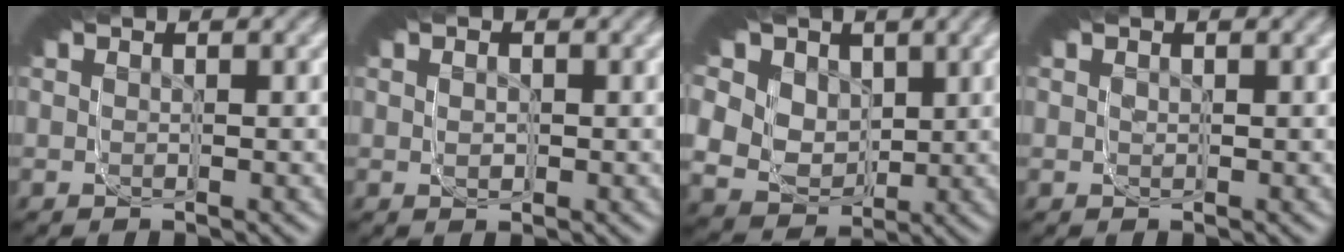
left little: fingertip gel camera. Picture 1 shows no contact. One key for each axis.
{"total": 0.6, "fx": -0.2, "fy": 0.4, "fz": -0.4, "tx": 0.004, "ty": 0.002, "tz": -0.007}
{"total": 13.1, "fx": 2.2, "fy": 10.9, "fz": 6.8, "tx": -0.108, "ty": 0.011, "tz": 0.010}
{"total": 0.6, "fx": 0.0, "fy": 0.6, "fz": 0.0, "tx": -0.003, "ty": -0.002, "tz": -0.002}